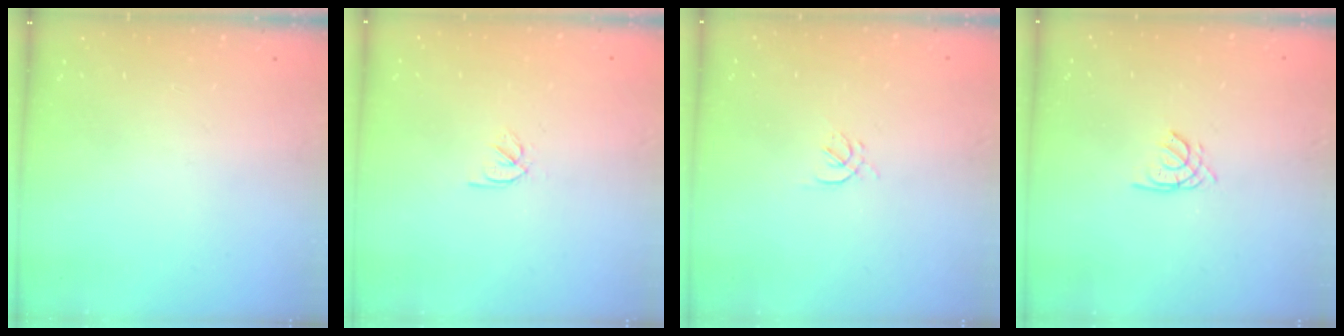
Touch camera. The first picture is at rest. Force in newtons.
{"total": 2.4, "press": 2.3, "slide": 0.7}
{"total": 1.7, "press": 1.6, "slide": 0.6}
{"total": 1.6, "press": 1.5, "slide": 0.4}